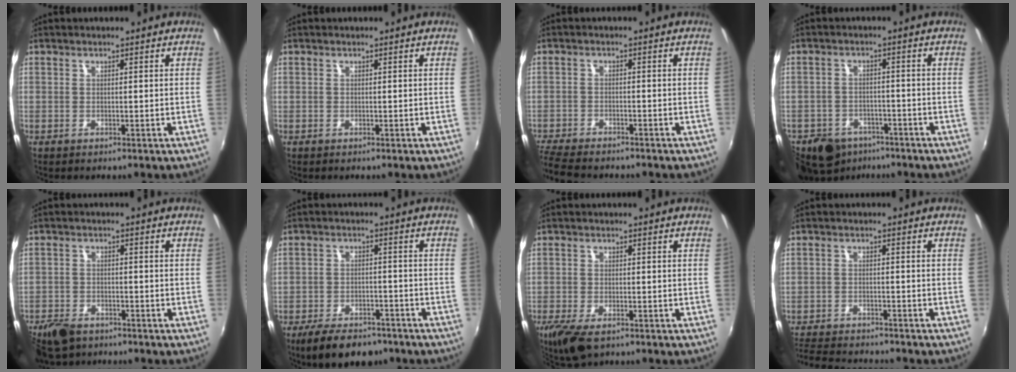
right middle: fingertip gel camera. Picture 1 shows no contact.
{"total": 0.0}
{"total": 9.6, "force": [-8.5, 2.2, 3.8], "torque": [-0.107, -0.027, -0.149]}
{"total": 12.5, "force": [-8.4, 8.1, 4.4], "torque": [-0.125, -0.002, -0.120]}
{"total": 7.7, "force": [-5.8, 4.0, 3.1], "torque": [-0.092, -0.006, -0.104]}
{"total": 11.2, "force": [-8.4, 4.9, 5.5], "torque": [-0.125, -0.007, -0.128]}
{"total": 7.1, "force": [-4.8, 2.7, 4.5], "torque": [-0.110, -0.030, -0.087]}
{"total": 11.1, "force": [-10.1, 2.4, 3.9], "torque": [-0.104, -0.013, -0.164]}